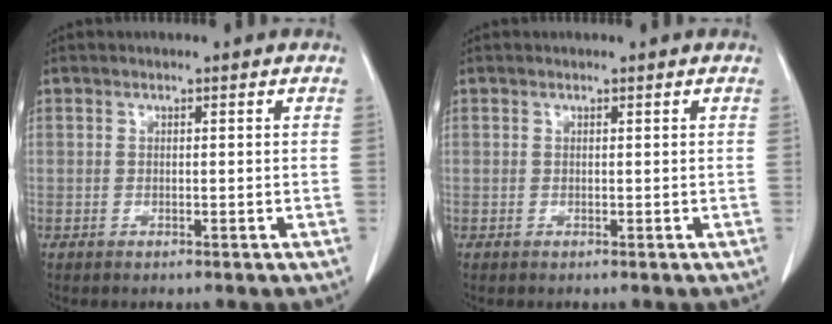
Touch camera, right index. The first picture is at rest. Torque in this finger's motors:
{"motor_torque": [-0.06, -0.01, 0.01, 0.01]}